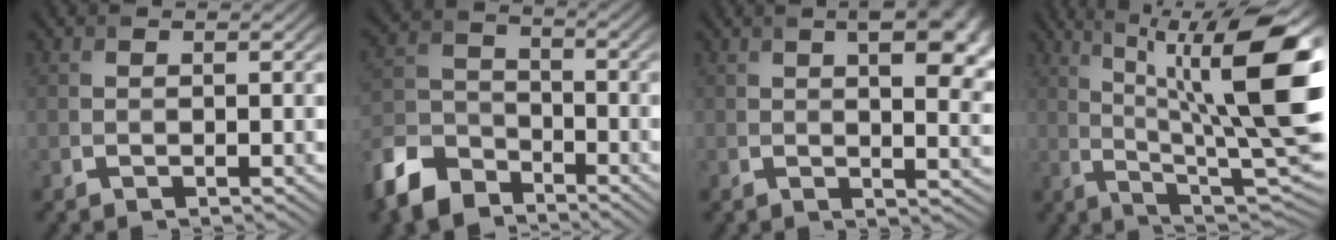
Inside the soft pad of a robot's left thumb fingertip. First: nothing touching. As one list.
[{"total": 10.2, "force": [-7.3, 5.6, 4.5], "torque": [-0.115, -0.016, -0.165]}, {"total": 9.9, "force": [3.4, 4.1, 8.3], "torque": [-0.107, 0.014, 0.043]}, {"total": 15.5, "force": [4.4, 3.7, 14.4], "torque": [-0.216, 0.007, 0.082]}]